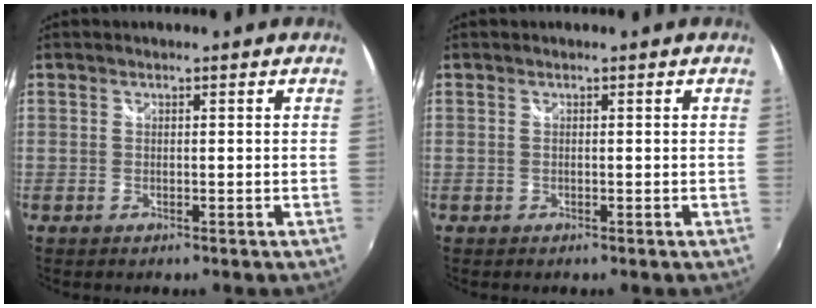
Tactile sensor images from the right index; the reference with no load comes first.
{"total": 0.0}